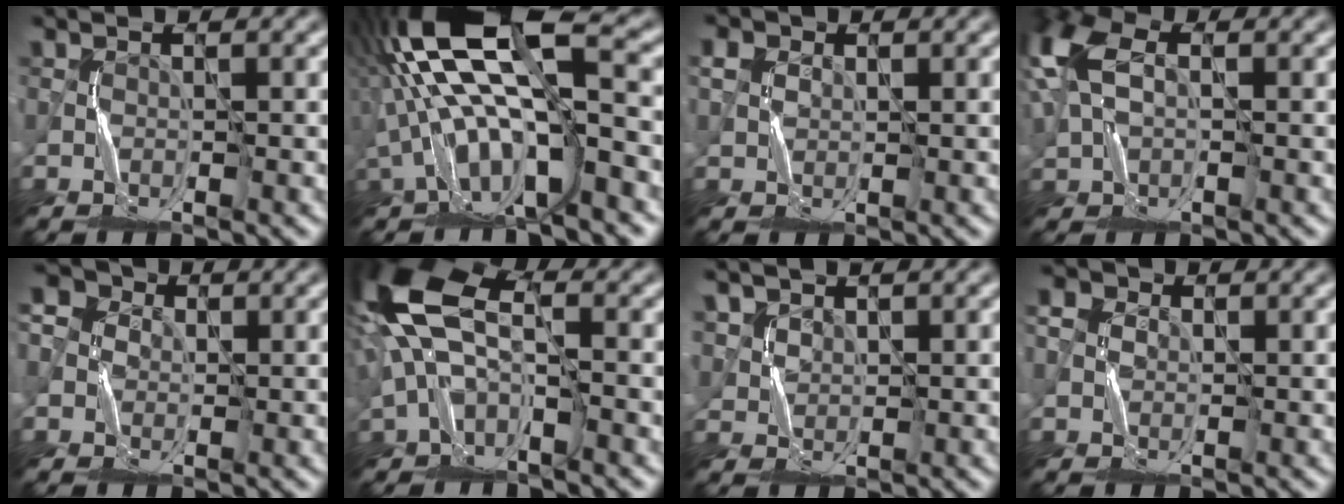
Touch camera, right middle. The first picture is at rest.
{"total": 14.0, "force": [-0.5, 5.2, 13.0], "torque": [-0.247, 0.022, -0.004]}
{"total": 2.0, "force": [0.9, 1.7, 0.7], "torque": [-0.011, 0.011, 0.009]}
{"total": 7.0, "force": [1.9, 4.6, 5.0], "torque": [-0.139, 0.011, 0.032]}
{"total": 4.6, "force": [0.0, 4.1, 2.1], "torque": [-0.045, 0.015, -0.015]}
{"total": 9.4, "force": [0.3, 5.4, 7.7], "torque": [-0.167, 0.019, -0.011]}
{"total": 1.6, "force": [1.4, 0.6, -0.7], "torque": [0.019, -0.001, 0.033]}
{"total": 3.2, "force": [0.5, 2.9, 1.3], "torque": [-0.018, 0.012, -0.011]}